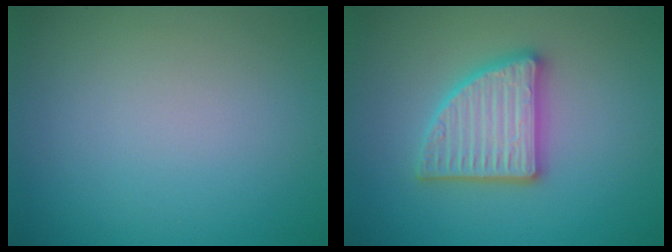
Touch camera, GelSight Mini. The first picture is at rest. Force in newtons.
{"total": 5.0, "press": 4.9, "slide": 0.8}